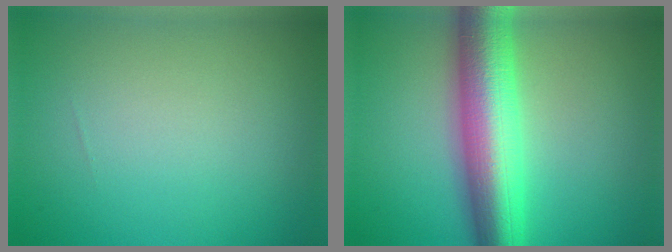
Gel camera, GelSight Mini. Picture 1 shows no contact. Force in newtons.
{"total": 9.9, "press": 9.9, "slide": 0.0}